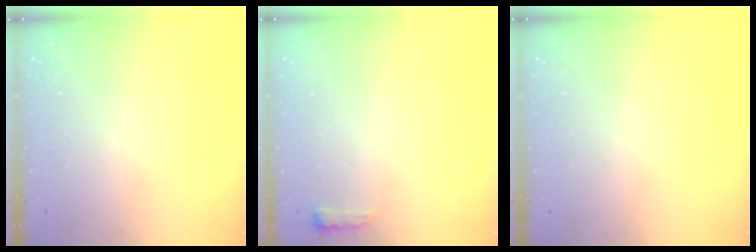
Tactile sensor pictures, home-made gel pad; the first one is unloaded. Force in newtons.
{"total": 3.7, "press": 3.6, "slide": 0.5}
{"total": 0.0}